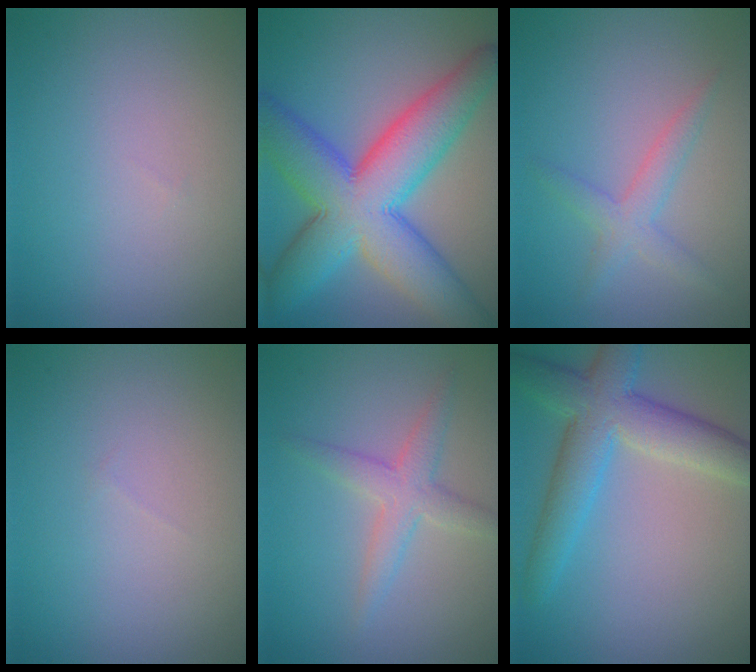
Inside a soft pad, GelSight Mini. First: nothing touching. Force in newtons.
{"total": 11.3, "press": 11.3, "slide": 0.2}
{"total": 2.2, "press": 2.2, "slide": 0.1}
{"total": 0.0}
{"total": 2.8, "press": 2.8, "slide": 0.0}
{"total": 6.3, "press": 6.3, "slide": 0.2}